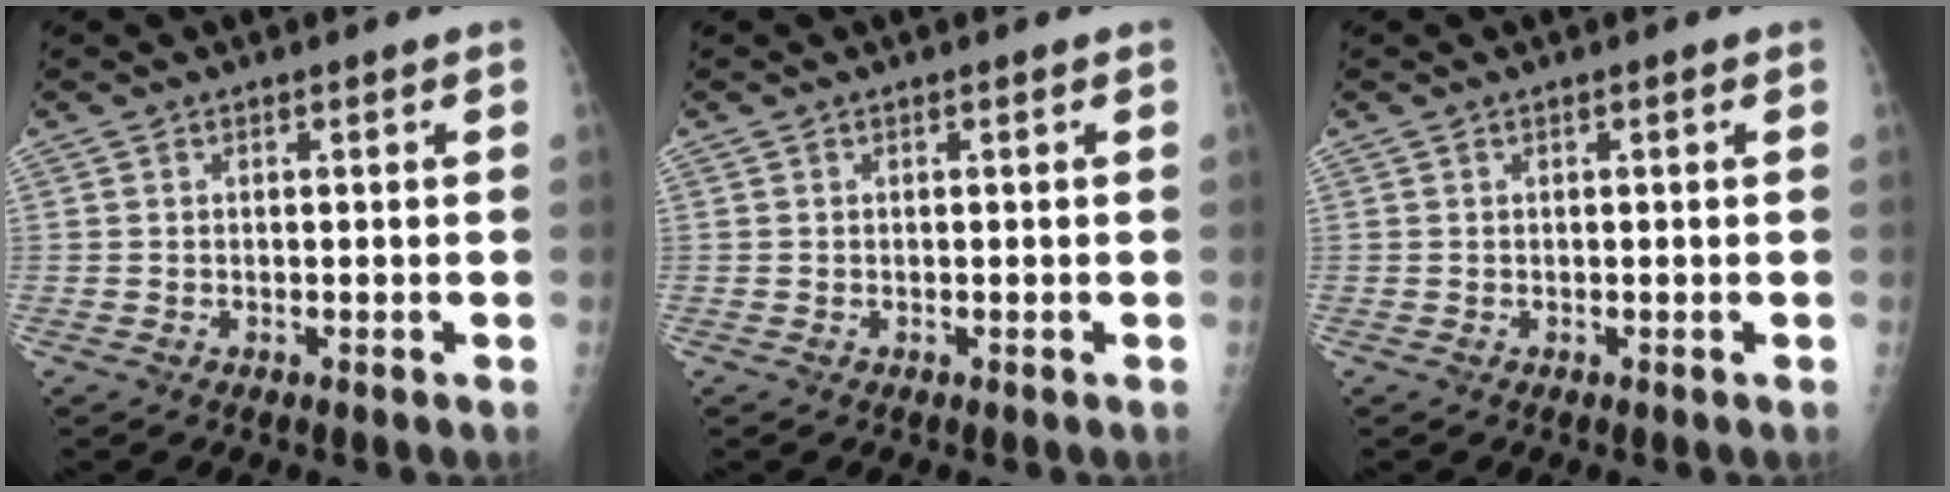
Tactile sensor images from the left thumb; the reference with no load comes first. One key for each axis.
{"total": 0.0}
{"total": 0.0}